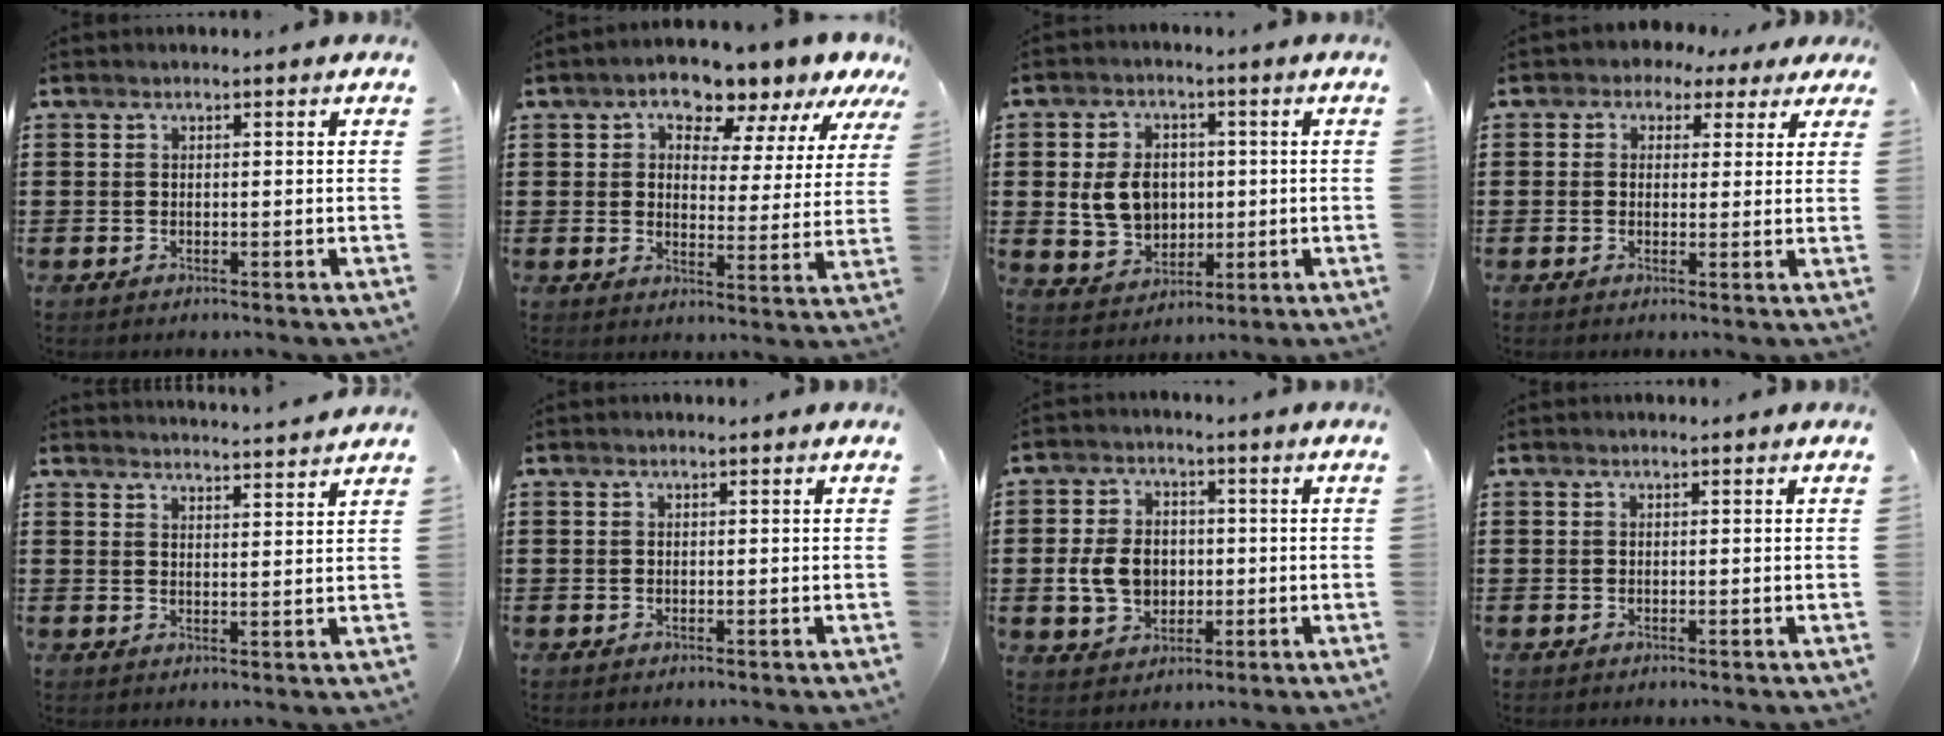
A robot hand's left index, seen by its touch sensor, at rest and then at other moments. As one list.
[{"total": 7.5, "force": [6.1, 2.8, 3.2], "torque": [-0.060, -0.028, 0.100]}, {"total": 7.5, "force": [0.5, 6.0, 4.4], "torque": [-0.106, 0.011, 0.006]}, {"total": 2.4, "force": [1.0, 2.1, 0.7], "torque": [-0.027, 0.007, 0.013]}, {"total": 3.0, "force": [3.0, -0.6, 0.0], "torque": [-0.008, -0.018, 0.054]}, {"total": 0.0}, {"total": 7.2, "force": [-0.5, 5.7, 4.3], "torque": [-0.097, 0.009, -0.013]}, {"total": 0.0}]